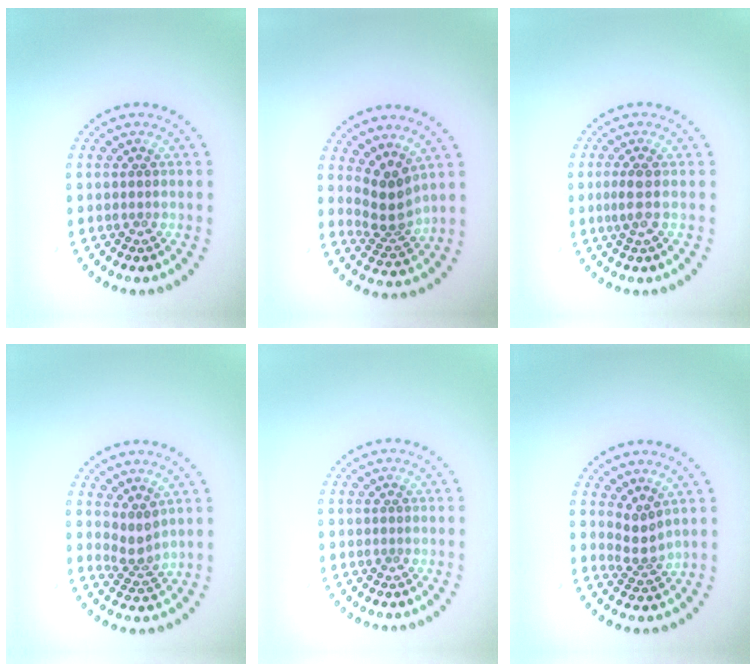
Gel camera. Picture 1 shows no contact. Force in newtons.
{"total": 3.3, "press": 2.5, "slide": 2.1}
{"total": 1.5, "press": 1.3, "slide": 0.7}
{"total": 2.2, "press": 1.6, "slide": 1.5}
{"total": 0.0}
{"total": 2.2, "press": 1.5, "slide": 1.7}